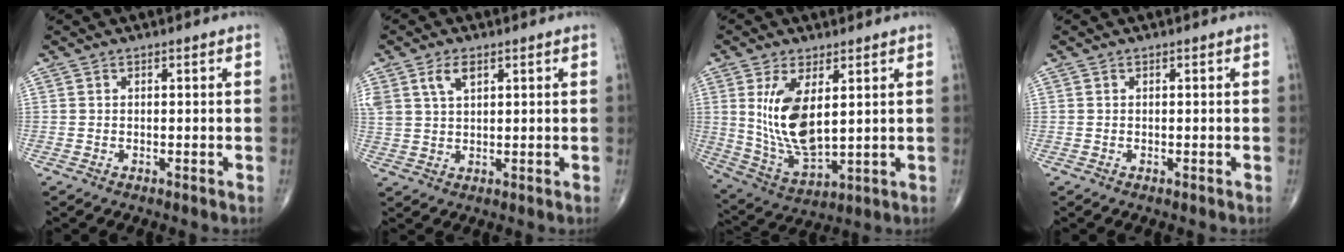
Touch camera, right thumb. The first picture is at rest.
{"total": 5.4, "force": [2.7, 3.0, 3.6], "torque": [-0.070, -0.003, 0.058]}
{"total": 12.9, "force": [3.0, 5.9, 11.0], "torque": [-0.209, -0.025, 0.078]}
{"total": 0.0}